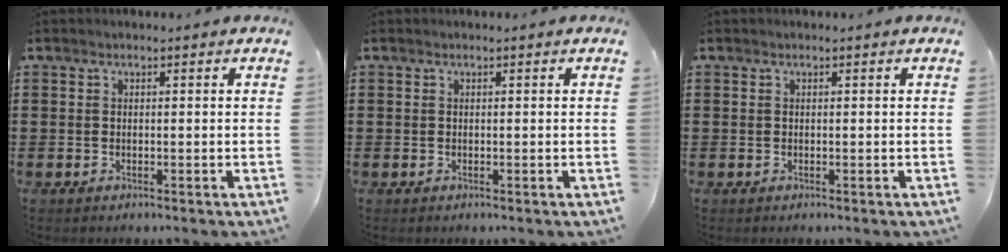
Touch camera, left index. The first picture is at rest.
{"total": 0.0}
{"total": 0.0}